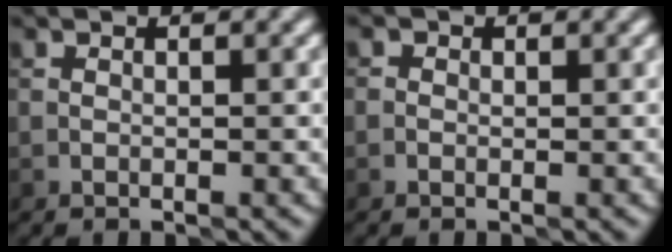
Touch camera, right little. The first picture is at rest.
{"total": 0.6, "force": [0.1, 0.5, 0.2], "torque": [-0.001, -0.003, -0.008]}